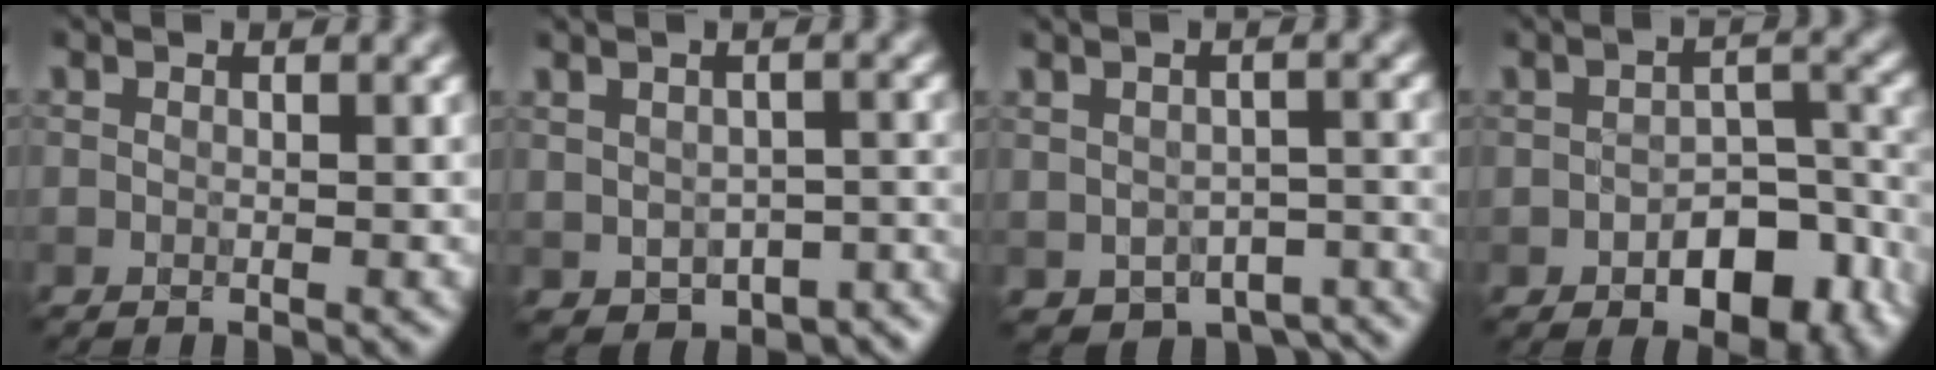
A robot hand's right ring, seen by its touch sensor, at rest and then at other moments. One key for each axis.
{"total": 4.4, "fx": -2.2, "fy": 3.0, "fz": 2.3, "tx": -0.030, "ty": -0.024, "tz": -0.013}
{"total": 4.8, "fx": -3.0, "fy": 2.9, "fz": 2.2, "tx": -0.027, "ty": -0.024, "tz": -0.029}
{"total": 6.1, "fx": -3.2, "fy": 3.7, "fz": 3.7, "tx": -0.043, "ty": -0.005, "tz": -0.042}